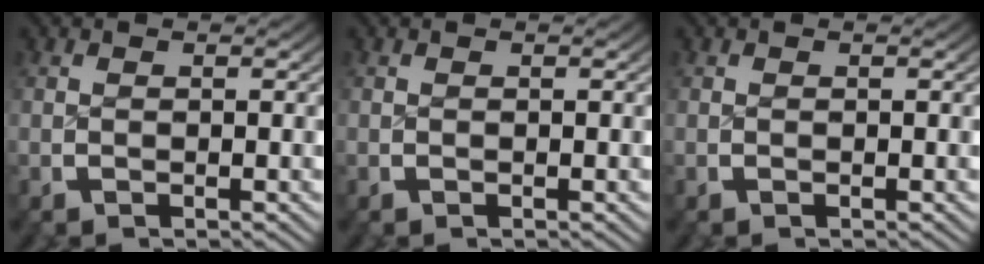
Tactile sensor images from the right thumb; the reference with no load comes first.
{"total": 0.0}
{"total": 0.0}